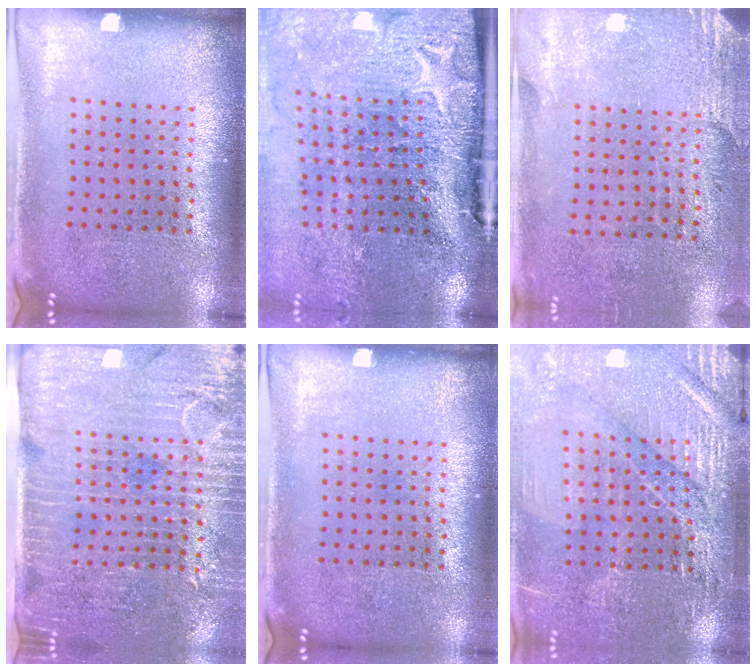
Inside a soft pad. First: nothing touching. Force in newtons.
{"total": 5.0, "press": 3.9, "slide": 3.1}
{"total": 2.7, "press": 2.3, "slide": 1.4}
{"total": 3.6, "press": 3.3, "slide": 1.6}
{"total": 0.0}
{"total": 3.2, "press": 3.2, "slide": 0.2}